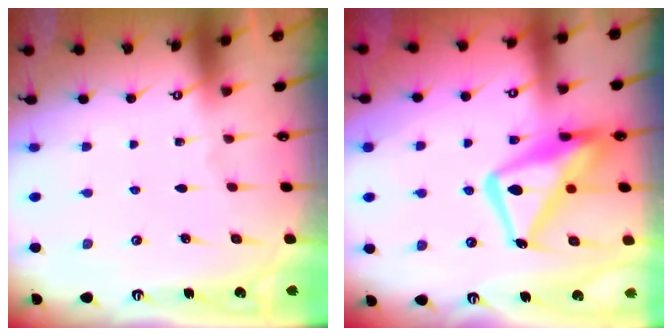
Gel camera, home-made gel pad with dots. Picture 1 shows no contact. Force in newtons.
{"total": 17.1, "press": 17.0, "slide": 1.5}